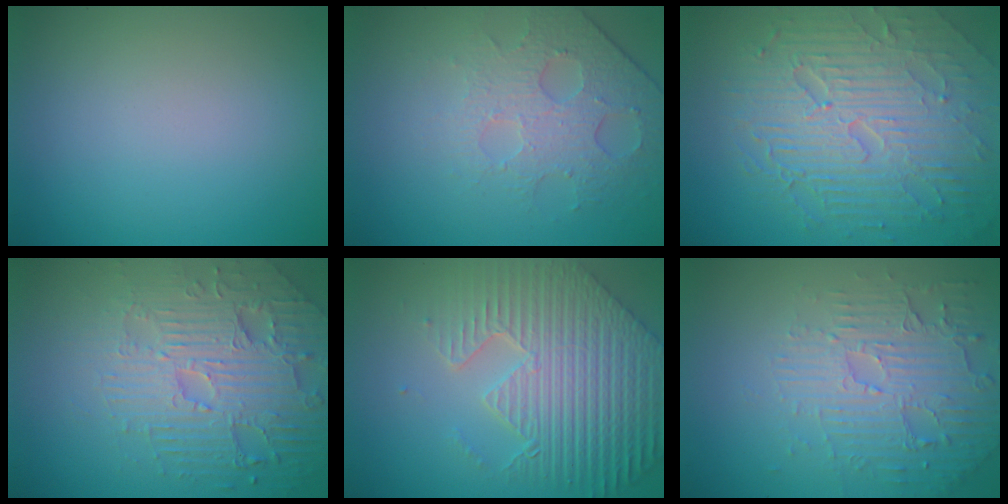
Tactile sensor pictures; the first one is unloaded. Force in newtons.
{"total": 4.9, "press": 3.4, "slide": 3.6}
{"total": 9.4, "press": 6.2, "slide": 7.0}
{"total": 6.5, "press": 5.1, "slide": 4.0}
{"total": 9.2, "press": 6.5, "slide": 6.6}
{"total": 5.8, "press": 3.7, "slide": 4.5}